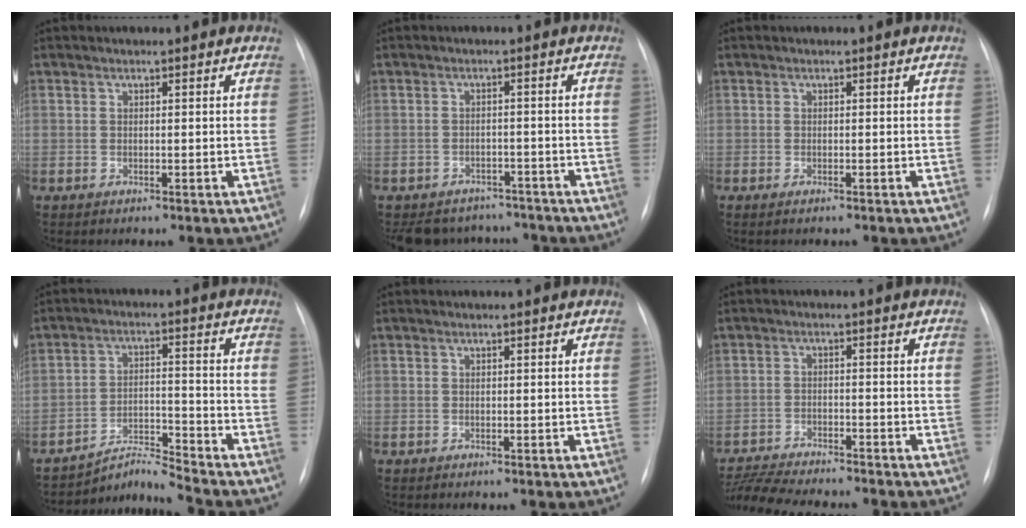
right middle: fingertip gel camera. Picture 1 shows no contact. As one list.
[{"total": 10.0, "force": [-9.0, 4.3, 1.2], "torque": [-0.016, 0.014, -0.112]}, {"total": 1.2, "force": [-0.9, 0.2, 0.7], "torque": [-0.013, -0.002, -0.010]}, {"total": 5.8, "force": [-5.5, -1.8, -0.7], "torque": [-0.004, 0.002, -0.092]}, {"total": 0.0}, {"total": 12.5, "force": [-11.5, 1.2, 4.8], "torque": [-0.082, -0.002, -0.179]}]